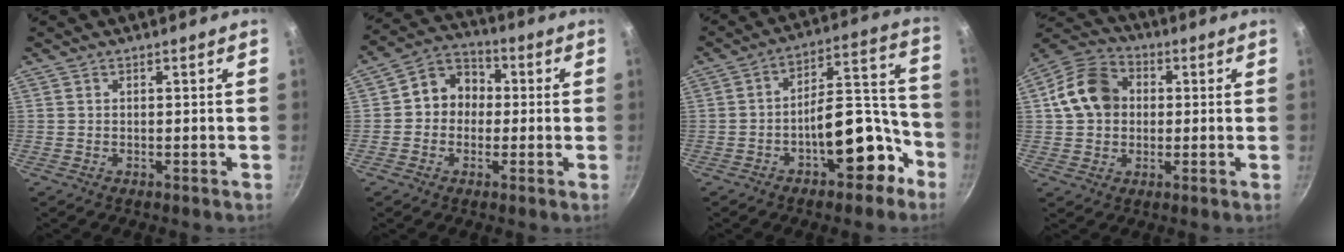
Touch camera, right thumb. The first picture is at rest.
{"total": 8.6, "force": [0.0, 7.5, 4.2], "torque": [-0.025, 0.025, -0.020]}
{"total": 14.8, "force": [-6.8, 7.1, 11.0], "torque": [-0.096, 0.095, -0.091]}
{"total": 11.8, "force": [1.3, 9.5, 6.9], "torque": [-0.098, 0.019, 0.006]}